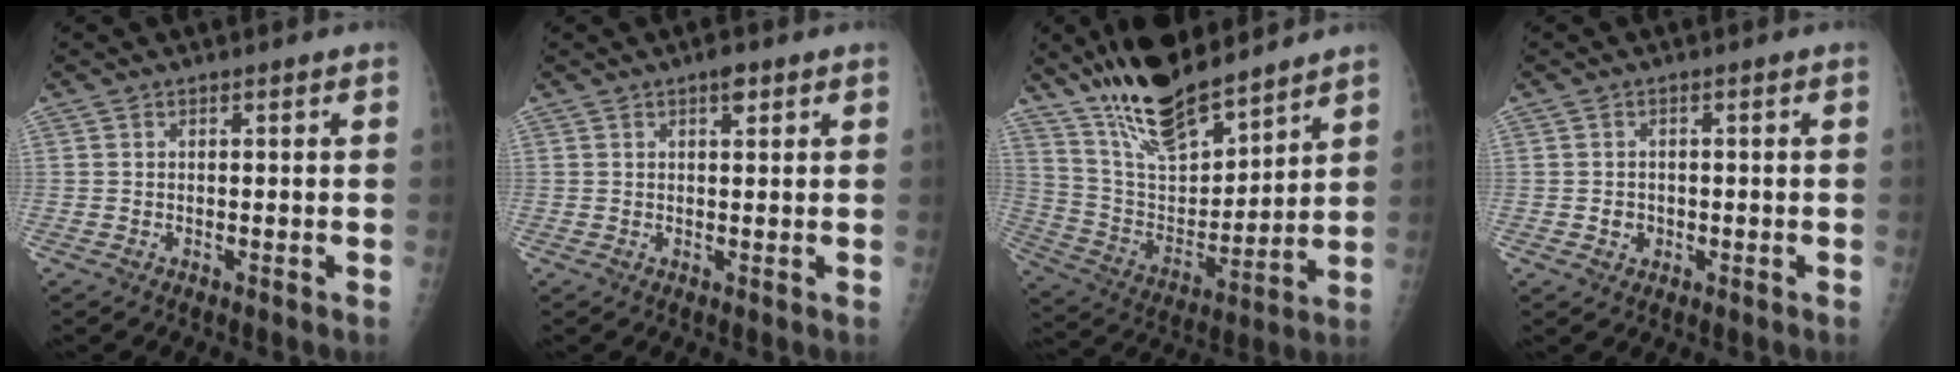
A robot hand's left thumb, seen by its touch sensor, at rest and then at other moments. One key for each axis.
{"total": 2.1, "fx": 1.2, "fy": 0.8, "fz": 1.5, "tx": -0.017, "ty": -0.004, "tz": 0.017}
{"total": 18.9, "fx": 15.0, "fy": 6.0, "fz": 9.9, "tx": -0.139, "ty": -0.079, "tz": 0.278}
{"total": 1.9, "fx": -0.3, "fy": 1.7, "fz": 0.7, "tx": -0.001, "ty": 0.004, "tz": -0.002}